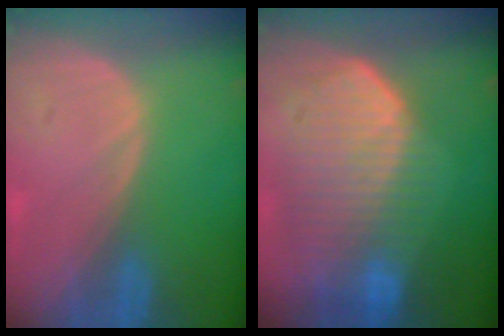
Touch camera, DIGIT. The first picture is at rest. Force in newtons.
{"total": 10.7, "press": 9.4, "slide": 5.2}